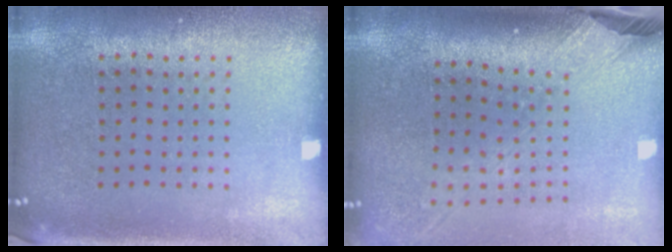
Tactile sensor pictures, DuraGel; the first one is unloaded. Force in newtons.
{"total": 2.6, "press": 1.9, "slide": 1.7}